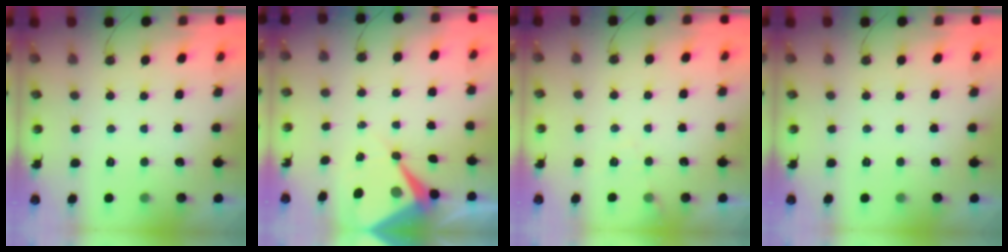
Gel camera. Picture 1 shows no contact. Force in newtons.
{"total": 9.0, "press": 8.9, "slide": 0.8}
{"total": 4.2, "press": 4.2, "slide": 0.6}
{"total": 0.0}